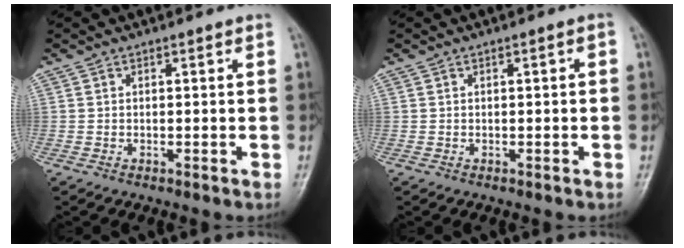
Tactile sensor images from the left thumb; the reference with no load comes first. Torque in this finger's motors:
{"motor_torque": [-0.17, -0.06, -0.24, 0.27, 0.02]}